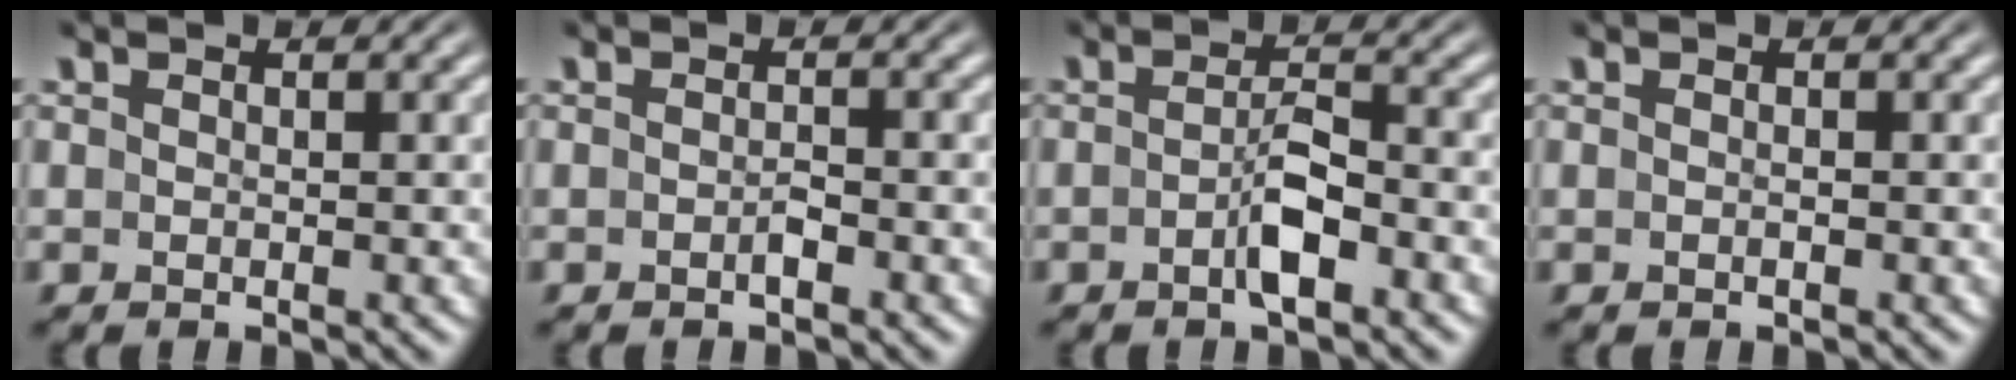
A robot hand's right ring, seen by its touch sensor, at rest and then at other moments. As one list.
[{"total": 0.8, "force": [-0.7, -0.1, 0.4], "torque": [-0.007, 0.001, -0.012]}, {"total": 2.5, "force": [-1.4, 0.4, 2.1], "torque": [-0.026, -0.002, -0.025]}, {"total": 0.0}]